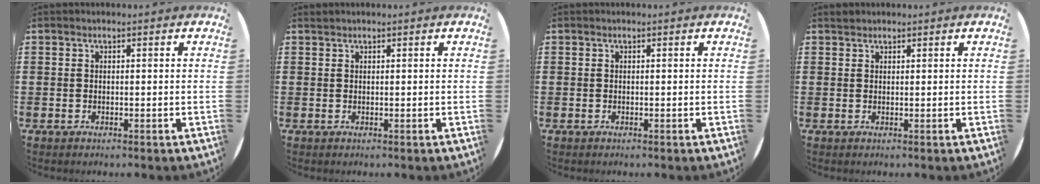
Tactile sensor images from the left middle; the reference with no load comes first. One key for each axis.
{"total": 0.0}
{"total": 0.0}
{"total": 0.7, "fx": 0.7, "fy": 0.1, "fz": -0.1, "tx": 0.008, "ty": -0.001, "tz": 0.012}